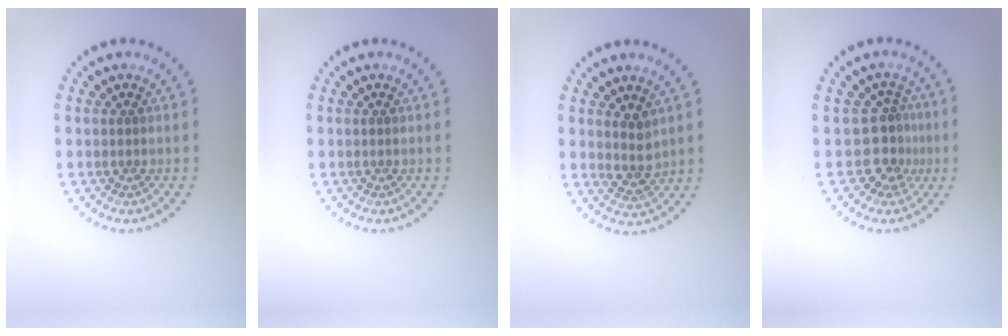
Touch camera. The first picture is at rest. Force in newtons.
{"total": 0.0}
{"total": 2.1, "press": 1.7, "slide": 1.2}
{"total": 2.8, "press": 2.1, "slide": 1.8}